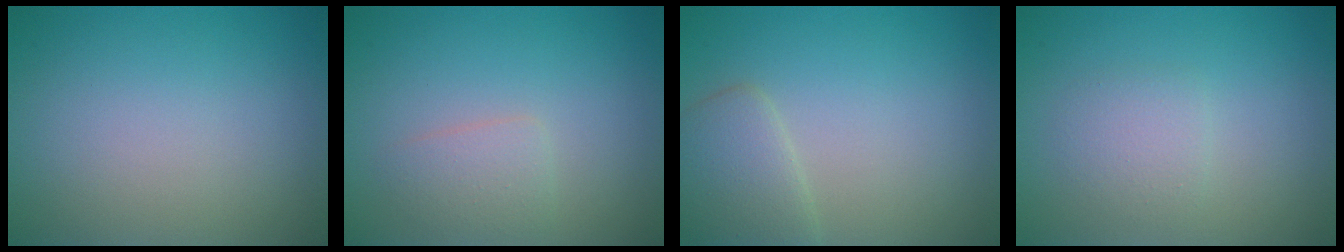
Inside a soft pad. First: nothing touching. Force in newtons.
{"total": 1.7, "press": 1.7, "slide": 0.1}
{"total": 2.9, "press": 2.9, "slide": 0.2}
{"total": 1.9, "press": 1.9, "slide": 0.0}